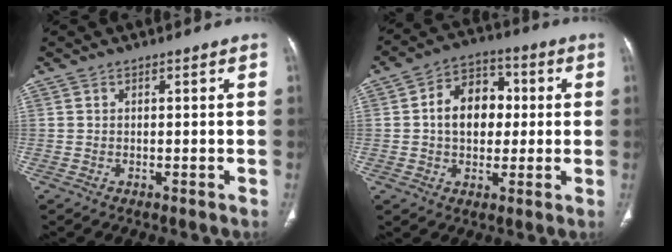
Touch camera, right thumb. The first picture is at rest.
{"total": 11.4, "force": [0.9, 8.4, 7.7], "torque": [-0.086, 0.022, 0.007]}